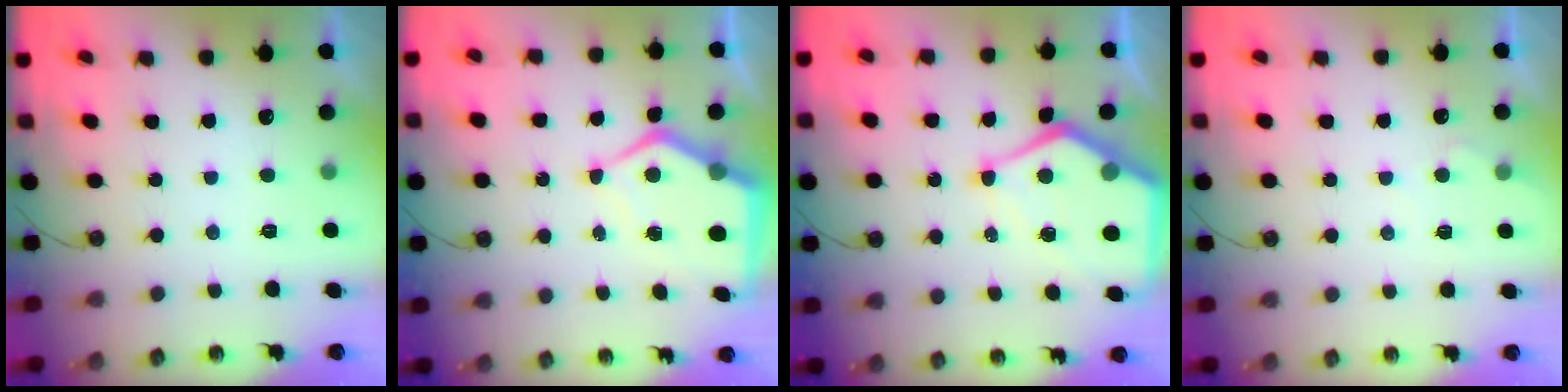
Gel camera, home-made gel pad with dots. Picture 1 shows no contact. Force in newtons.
{"total": 9.4, "press": 9.4, "slide": 1.1}
{"total": 15.3, "press": 15.3, "slide": 1.5}
{"total": 3.6, "press": 3.6, "slide": 0.5}